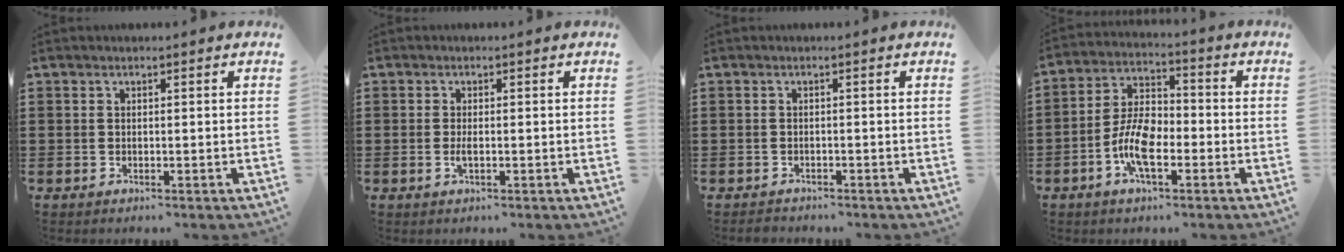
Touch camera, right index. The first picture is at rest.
{"total": 1.4, "force": [-0.3, 0.2, 1.4], "torque": [-0.034, -0.008, -0.006]}
{"total": 1.0, "force": [-1.0, 0.2, -0.1], "torque": [-0.003, 0.002, -0.022]}
{"total": 8.3, "force": [-2.9, 3.5, 6.9], "torque": [-0.164, -0.007, -0.060]}